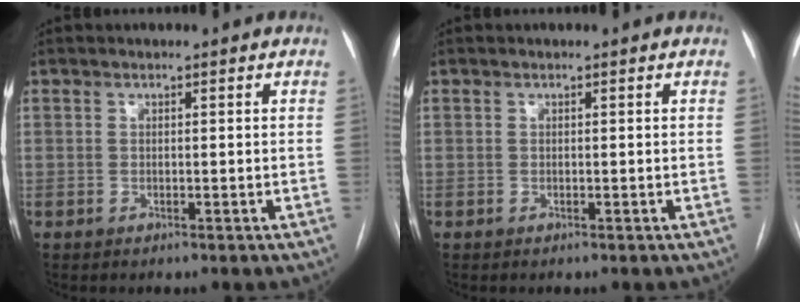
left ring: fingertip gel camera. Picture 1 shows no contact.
{"total": 0.0}